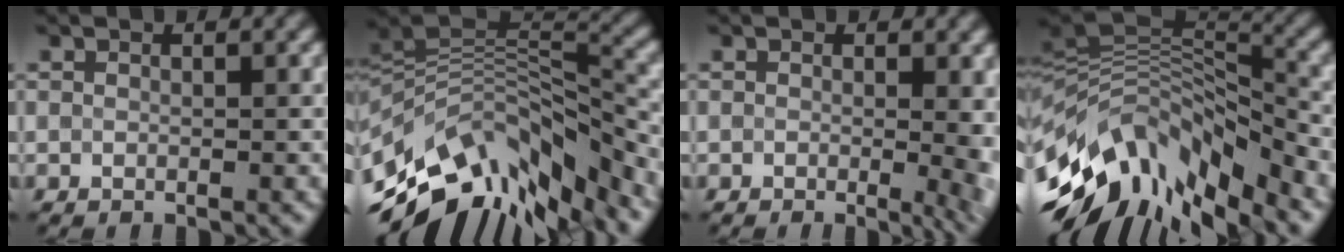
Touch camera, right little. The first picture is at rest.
{"total": 12.4, "force": [-7.9, 4.8, 8.4], "torque": [-0.163, 0.026, -0.131]}
{"total": 4.7, "force": [-0.1, 1.7, 4.4], "torque": [-0.020, 0.004, 0.004]}
{"total": 12.1, "force": [-6.8, 5.2, 8.5], "torque": [-0.166, 0.015, -0.109]}